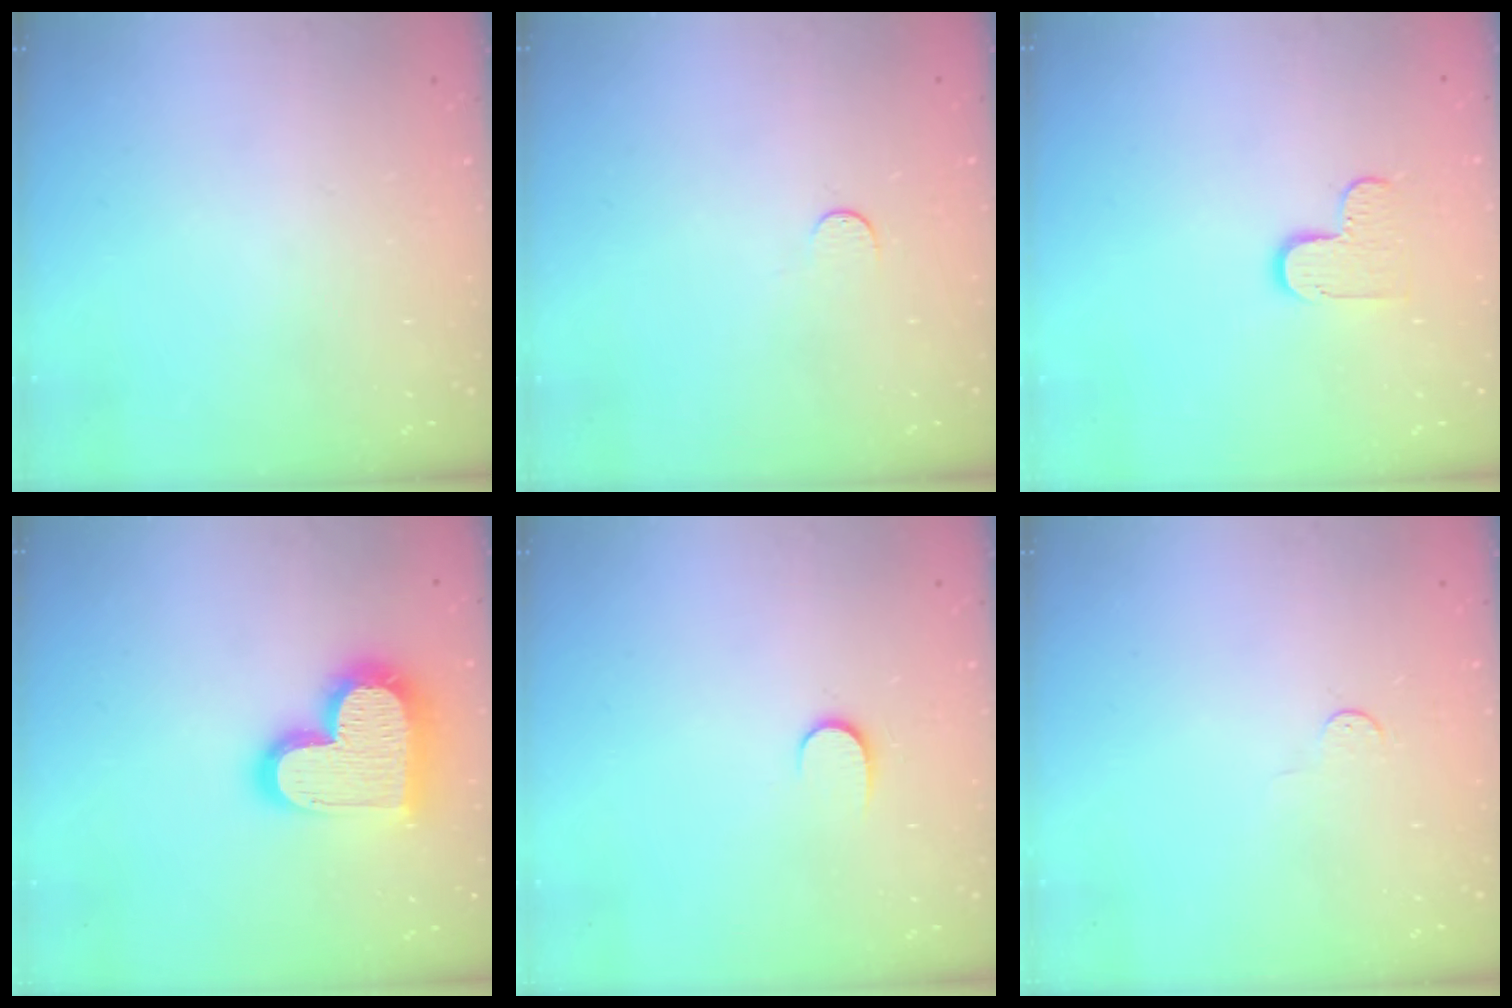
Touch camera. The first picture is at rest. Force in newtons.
{"total": 3.3, "press": 3.2, "slide": 0.3}
{"total": 6.3, "press": 6.3, "slide": 0.4}
{"total": 20.7, "press": 20.7, "slide": 1.5}
{"total": 5.7, "press": 5.7, "slide": 0.5}
{"total": 2.8, "press": 2.8, "slide": 0.4}